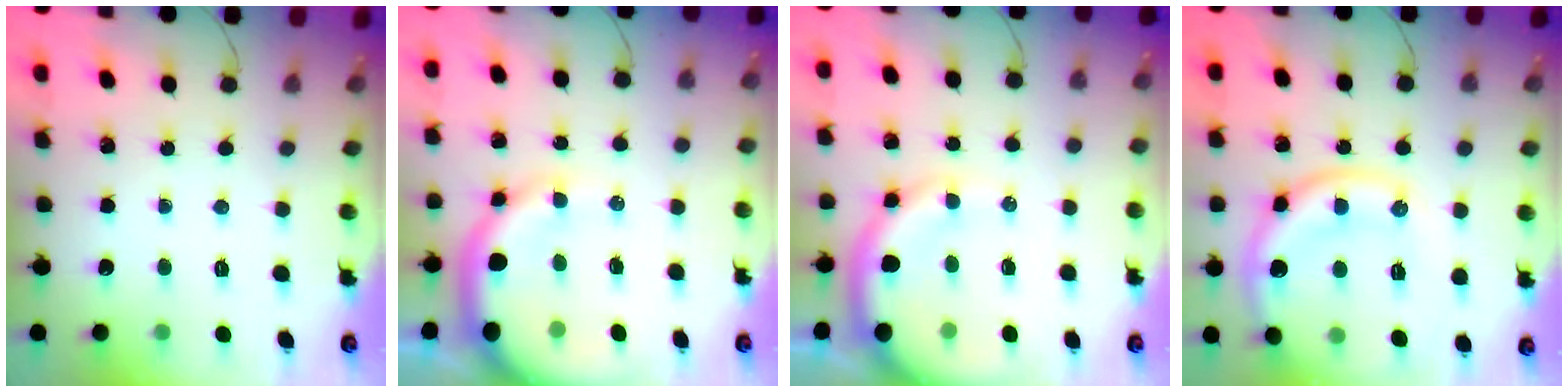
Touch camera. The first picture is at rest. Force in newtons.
{"total": 12.1, "press": 11.6, "slide": 3.1}
{"total": 12.3, "press": 12.1, "slide": 2.2}
{"total": 15.1, "press": 15.0, "slide": 0.9}